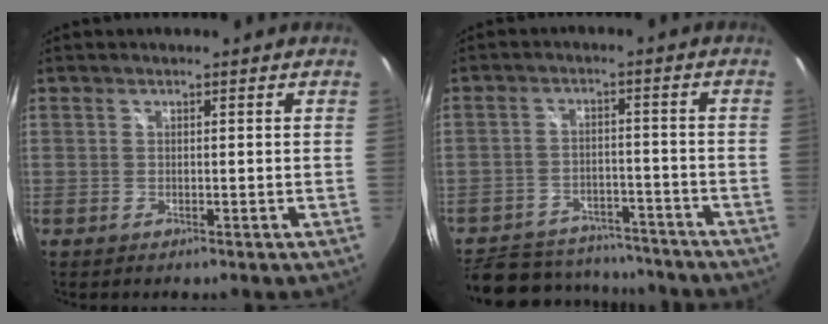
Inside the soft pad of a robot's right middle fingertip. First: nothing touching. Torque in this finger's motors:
{"motor_torque": [-0.57, -0.64, -0.10, -0.04]}